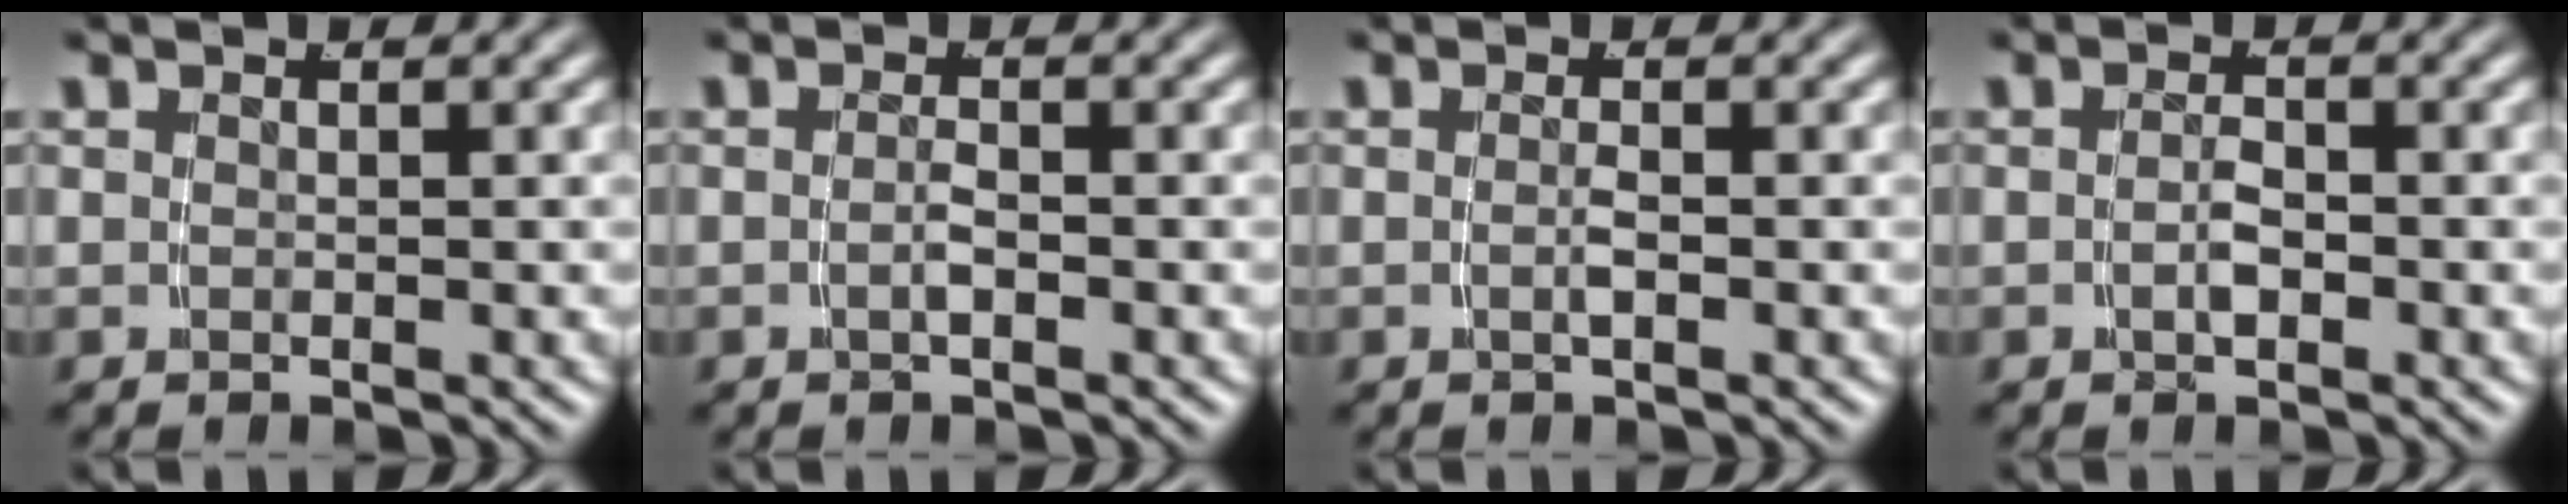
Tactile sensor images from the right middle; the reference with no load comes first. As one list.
[{"total": 1.2, "force": [-0.9, 0.1, 0.8], "torque": [-0.019, -0.002, -0.014]}, {"total": 1.0, "force": [-0.6, -0.2, 0.7], "torque": [-0.016, -0.004, -0.010]}, {"total": 1.6, "force": [-0.8, 0.6, 1.3], "torque": [-0.028, -0.004, -0.012]}]